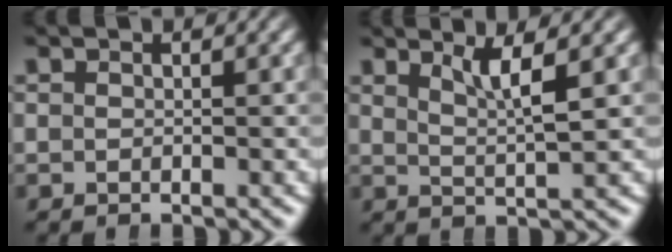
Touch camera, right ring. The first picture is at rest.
{"total": 2.7, "force": [1.7, -0.2, 2.1], "torque": [-0.044, -0.013, 0.034]}